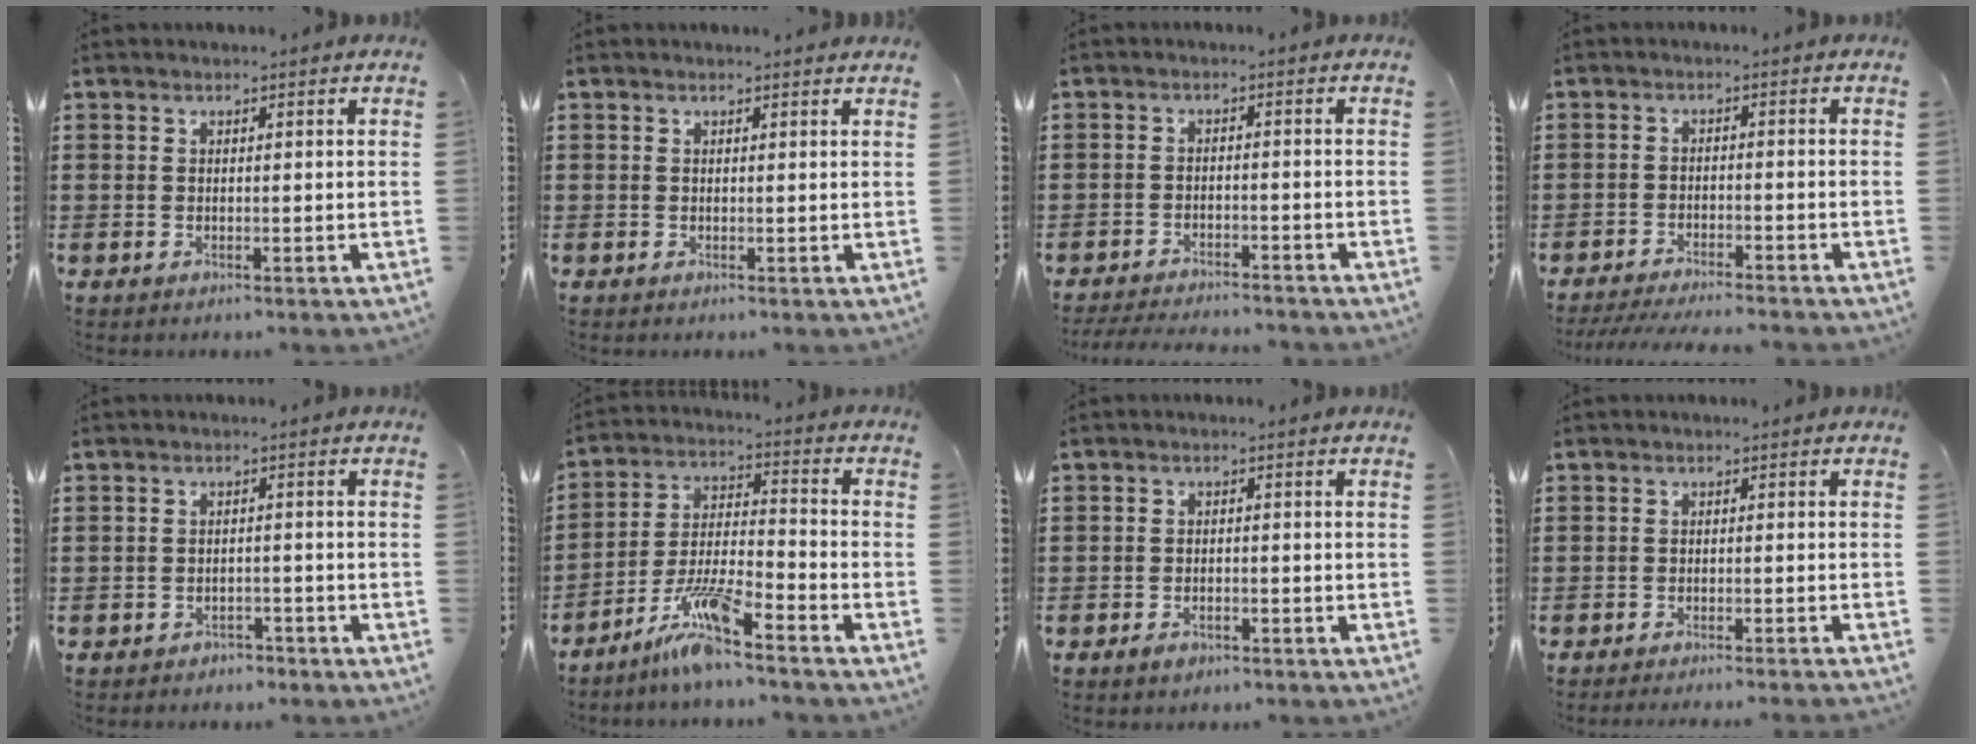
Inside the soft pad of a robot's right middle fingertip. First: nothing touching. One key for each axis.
{"total": 0.0}
{"total": 3.3, "fx": -3.2, "fy": 0.2, "fz": 0.5, "tx": -0.017, "ty": -0.001, "tz": -0.069}
{"total": 3.5, "fx": -3.4, "fy": -0.1, "fz": 0.9, "tx": -0.021, "ty": -0.005, "tz": -0.070}
{"total": 1.7, "fx": -1.6, "fy": 0.4, "fz": -0.2, "tx": -0.003, "ty": 0.003, "tz": -0.038}
{"total": 8.9, "fx": -7.1, "fy": 0.5, "fz": 5.3, "tx": -0.115, "ty": -0.006, "tz": -0.138}
{"total": 1.5, "fx": -1.1, "fy": 0.7, "fz": 0.8, "tx": -0.016, "ty": -0.001, "tz": -0.023}
{"total": 1.4, "fx": -1.3, "fy": -0.4, "fz": 0.4, "tx": -0.005, "ty": 0.002, "tz": -0.025}